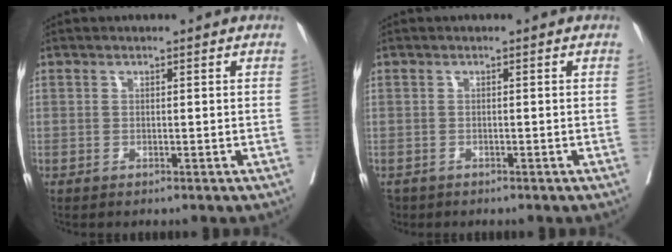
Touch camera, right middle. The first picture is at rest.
{"total": 2.5, "force": [-1.8, 1.6, 0.4], "torque": [-0.011, -0.003, -0.034]}